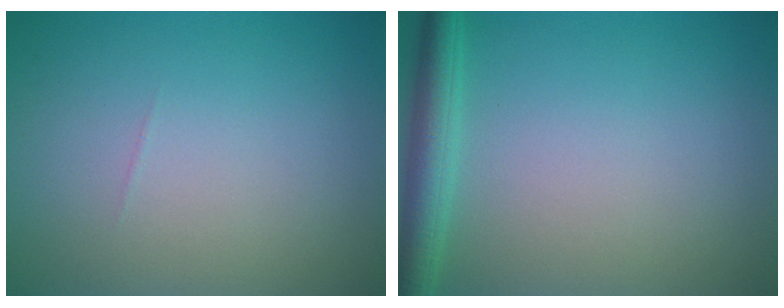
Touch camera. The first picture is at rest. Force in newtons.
{"total": 3.2, "press": 3.2, "slide": 0.2}